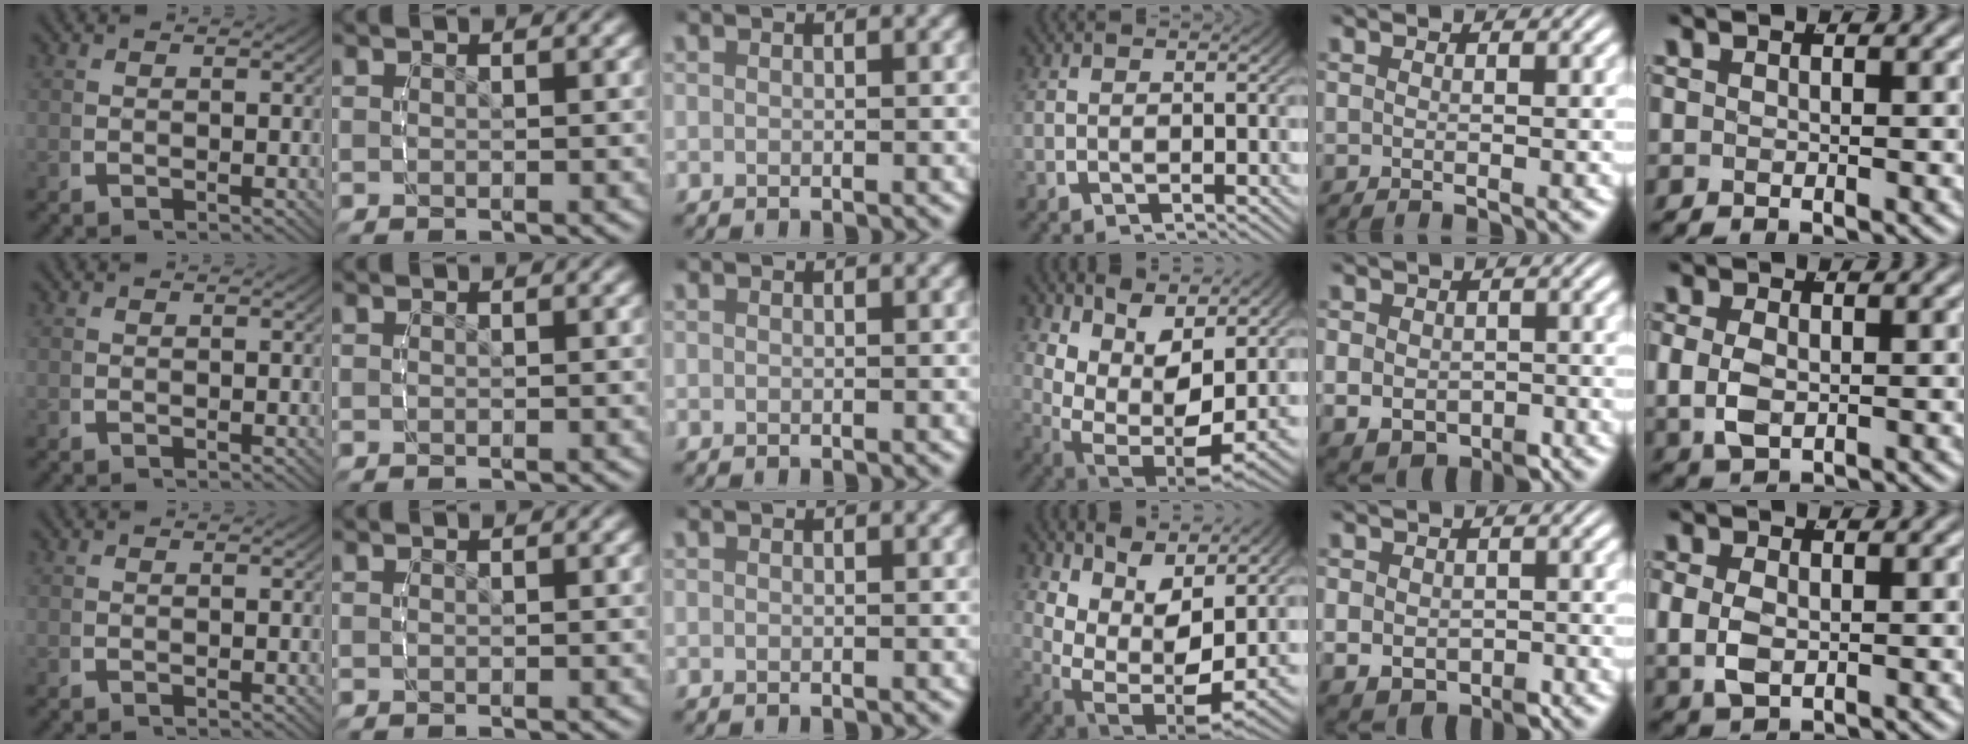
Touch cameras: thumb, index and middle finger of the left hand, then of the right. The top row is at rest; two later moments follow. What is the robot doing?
{"motion": "lift_and_place", "object": "air blower"}